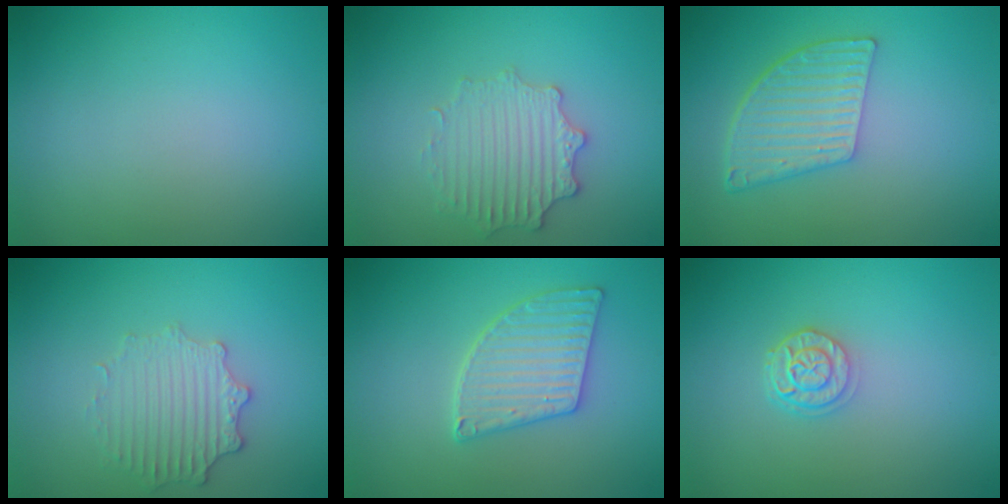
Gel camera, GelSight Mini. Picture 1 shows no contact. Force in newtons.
{"total": 2.9, "press": 2.9, "slide": 0.2}
{"total": 5.2, "press": 3.8, "slide": 3.6}
{"total": 2.6, "press": 2.5, "slide": 0.9}
{"total": 3.8, "press": 3.6, "slide": 1.2}
{"total": 2.4, "press": 1.9, "slide": 1.4}